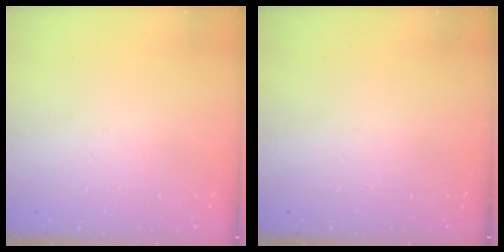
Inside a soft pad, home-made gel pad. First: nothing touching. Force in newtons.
{"total": 0.0}